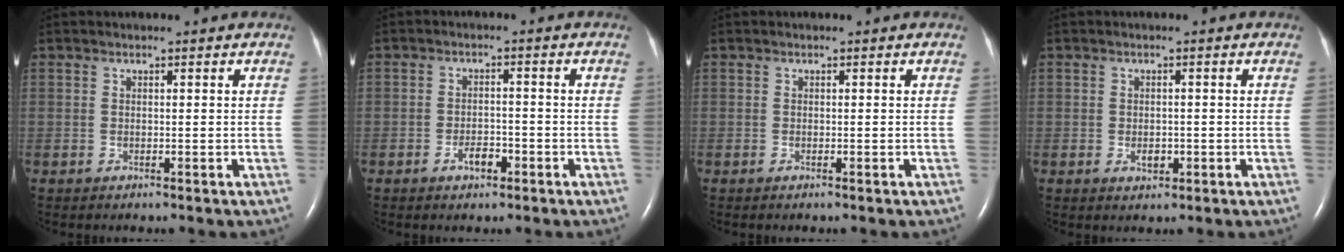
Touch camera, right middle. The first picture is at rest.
{"total": 3.0, "force": [-1.7, 1.5, 1.9], "torque": [-0.034, 0.004, -0.028]}
{"total": 0.0}
{"total": 2.0, "force": [-0.6, 1.3, 1.3], "torque": [-0.022, 0.001, -0.004]}